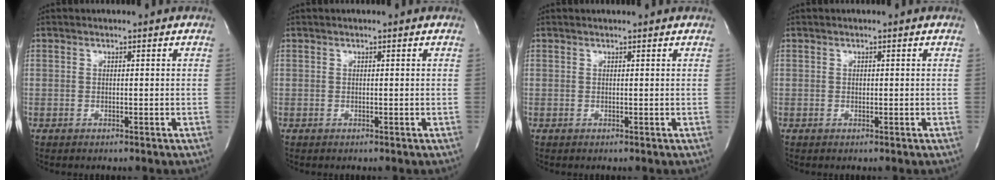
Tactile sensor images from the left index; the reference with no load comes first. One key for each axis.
{"total": 0.0}
{"total": 1.8, "fx": 1.7, "fy": 0.1, "fz": 0.5, "tx": -0.012, "ty": 0.013, "tz": 0.019}
{"total": 0.0}